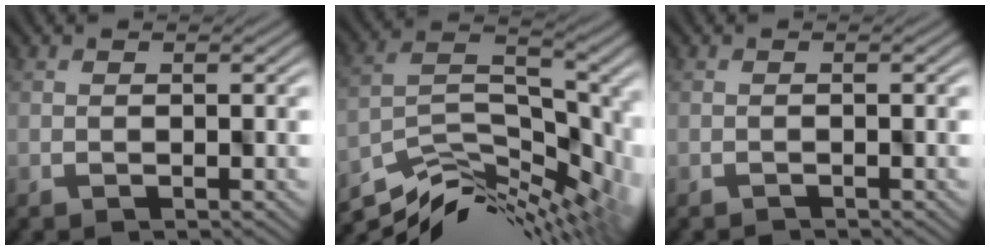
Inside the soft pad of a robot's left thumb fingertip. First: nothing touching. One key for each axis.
{"total": 9.3, "fx": -4.7, "fy": 4.0, "fz": 7.0, "tx": -0.126, "ty": -0.009, "tz": -0.079}
{"total": 0.8, "fx": -0.8, "fy": -0.1, "fz": -0.1, "tx": 0.002, "ty": 0.000, "tz": -0.013}